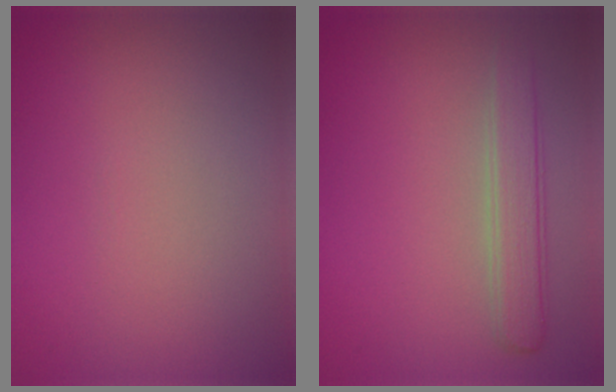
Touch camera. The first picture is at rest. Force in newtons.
{"total": 2.8, "press": 2.8, "slide": 0.1}